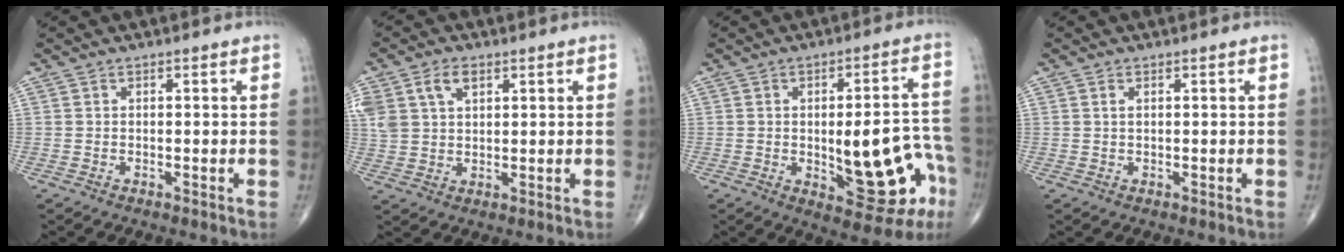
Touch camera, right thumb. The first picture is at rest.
{"total": 9.0, "force": [3.9, 5.9, 5.6], "torque": [-0.121, 0.001, 0.079]}
{"total": 17.1, "force": [-4.6, 6.6, 15.1], "torque": [-0.168, 0.034, -0.043]}
{"total": 0.8, "force": [0.3, 0.3, 0.6], "torque": [-0.014, 0.004, 0.007]}